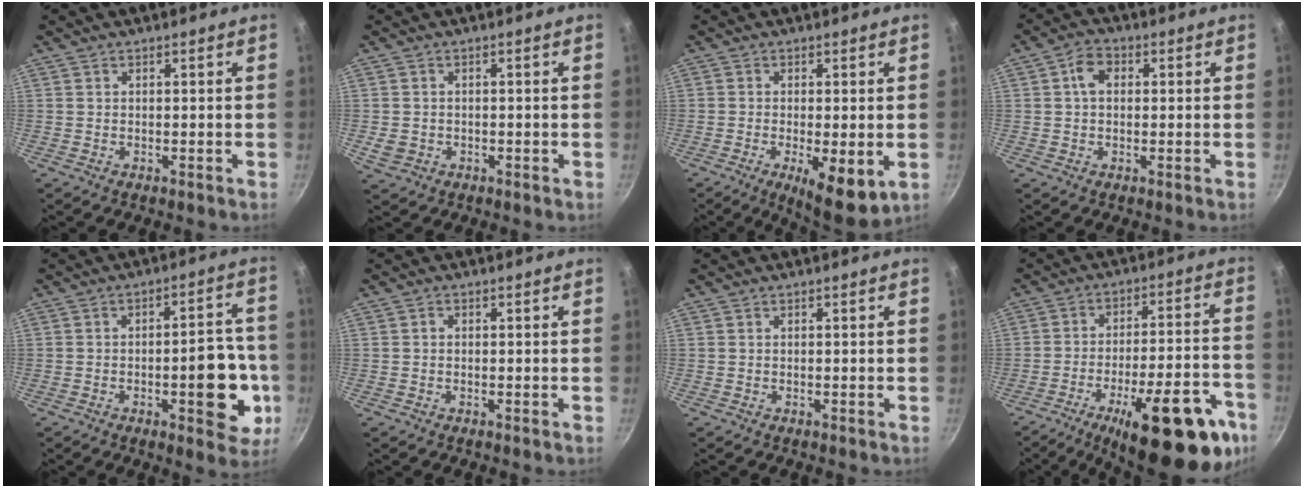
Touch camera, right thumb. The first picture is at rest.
{"total": 3.1, "force": [-0.7, 2.6, 1.5], "torque": [-0.027, 0.003, -0.005]}
{"total": 8.7, "force": [-2.3, 2.6, 8.0], "torque": [-0.119, -0.009, -0.026]}
{"total": 4.3, "force": [0.7, 3.2, 2.9], "torque": [-0.041, 0.010, 0.002]}
{"total": 13.8, "force": [-3.6, 6.0, 11.9], "torque": [-0.103, 0.025, -0.046]}
{"total": 0.5, "force": [-0.1, 0.4, 0.3], "torque": [-0.003, 0.004, -0.003]}
{"total": 0.0}
{"total": 25.5, "force": [-13.3, 8.6, 20.0], "torque": [-0.232, 0.054, -0.188]}